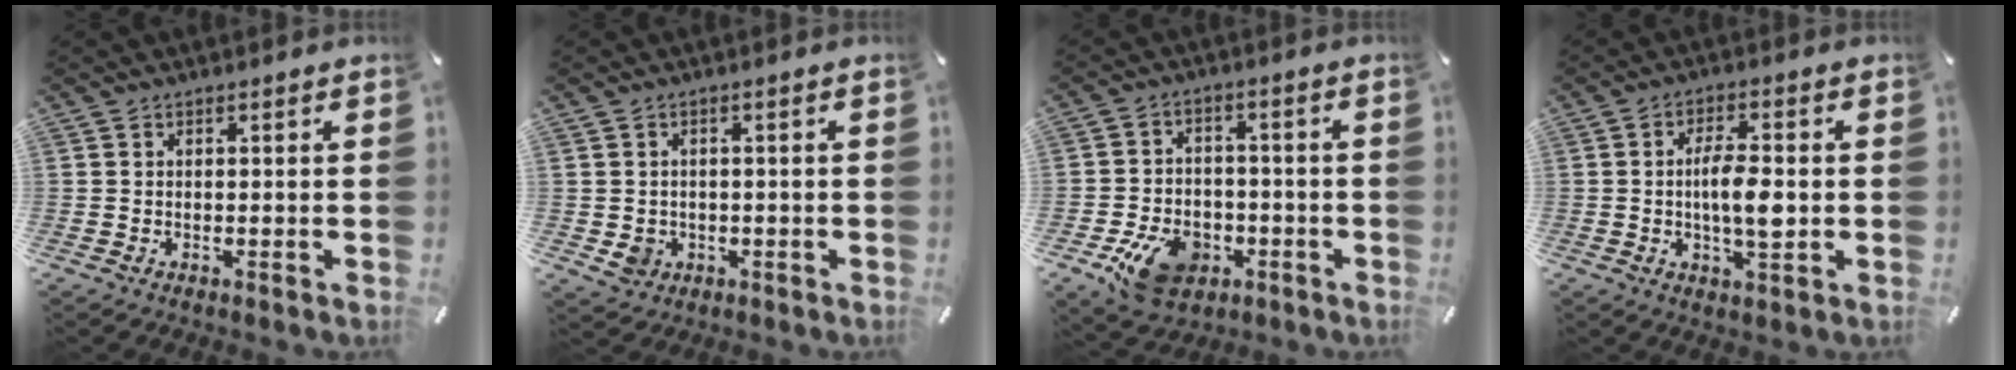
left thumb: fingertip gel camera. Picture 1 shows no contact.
{"total": 3.7, "force": [-0.8, 3.3, 1.4], "torque": [-0.023, 0.000, -0.014]}
{"total": 11.1, "force": [-4.8, 8.0, 6.1], "torque": [-0.104, 0.026, -0.080]}
{"total": 7.8, "force": [-0.5, 2.8, 7.2], "torque": [-0.131, -0.001, -0.014]}